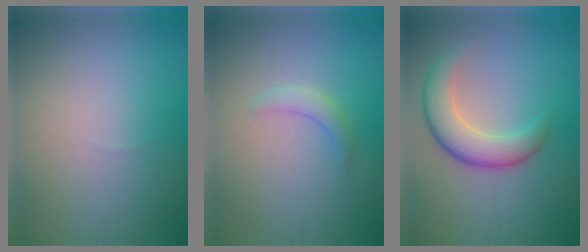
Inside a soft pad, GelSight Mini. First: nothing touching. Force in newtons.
{"total": 1.6, "press": 1.6, "slide": 0.2}
{"total": 5.2, "press": 5.2, "slide": 0.4}